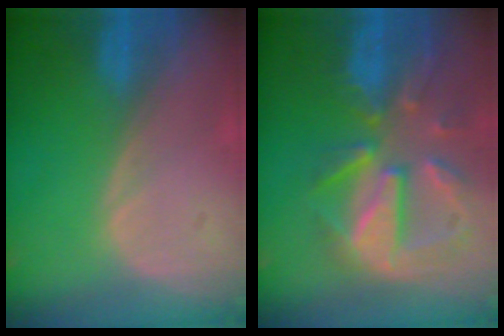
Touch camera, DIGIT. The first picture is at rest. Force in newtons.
{"total": 11.7, "press": 10.2, "slide": 5.7}